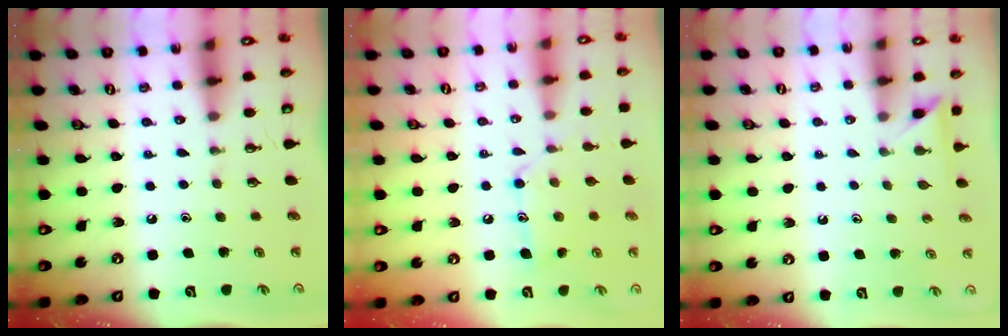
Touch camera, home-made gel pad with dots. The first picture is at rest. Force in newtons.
{"total": 11.7, "press": 11.6, "slide": 0.6}
{"total": 2.3, "press": 2.3, "slide": 0.2}